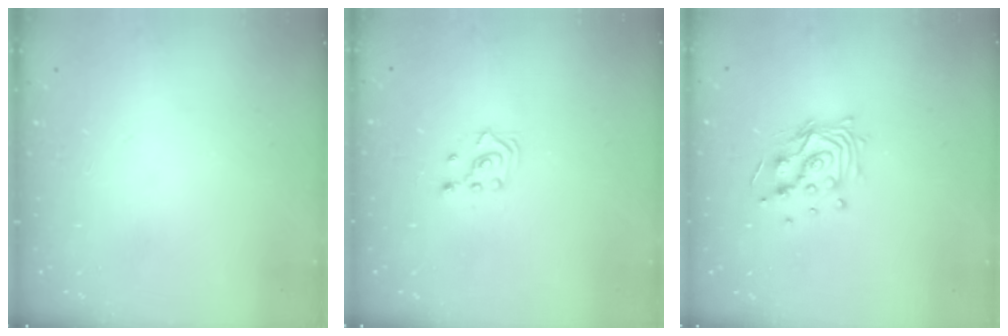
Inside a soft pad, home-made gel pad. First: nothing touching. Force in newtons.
{"total": 2.5, "press": 2.3, "slide": 1.0}
{"total": 11.5, "press": 11.4, "slide": 1.0}